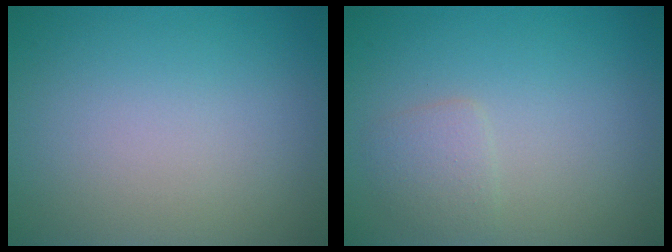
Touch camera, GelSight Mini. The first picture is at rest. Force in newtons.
{"total": 1.5, "press": 1.5, "slide": 0.1}